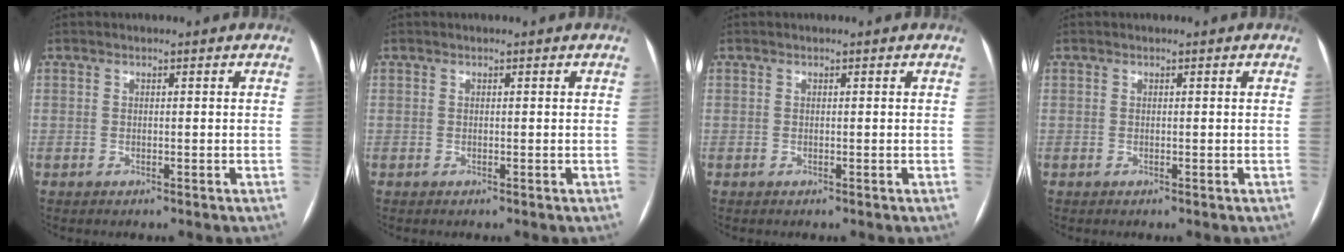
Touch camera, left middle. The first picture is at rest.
{"total": 0.0}
{"total": 0.0}
{"total": 0.0}